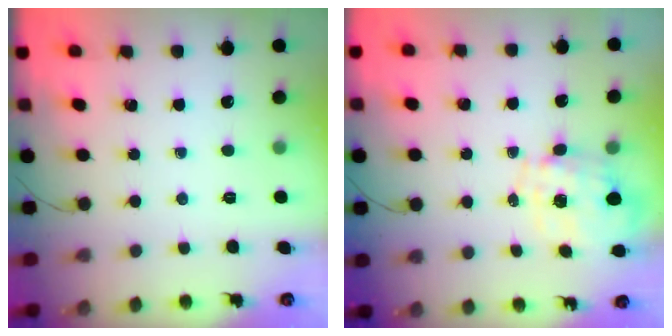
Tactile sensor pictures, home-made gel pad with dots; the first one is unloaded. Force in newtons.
{"total": 1.3, "press": 1.2, "slide": 0.4}